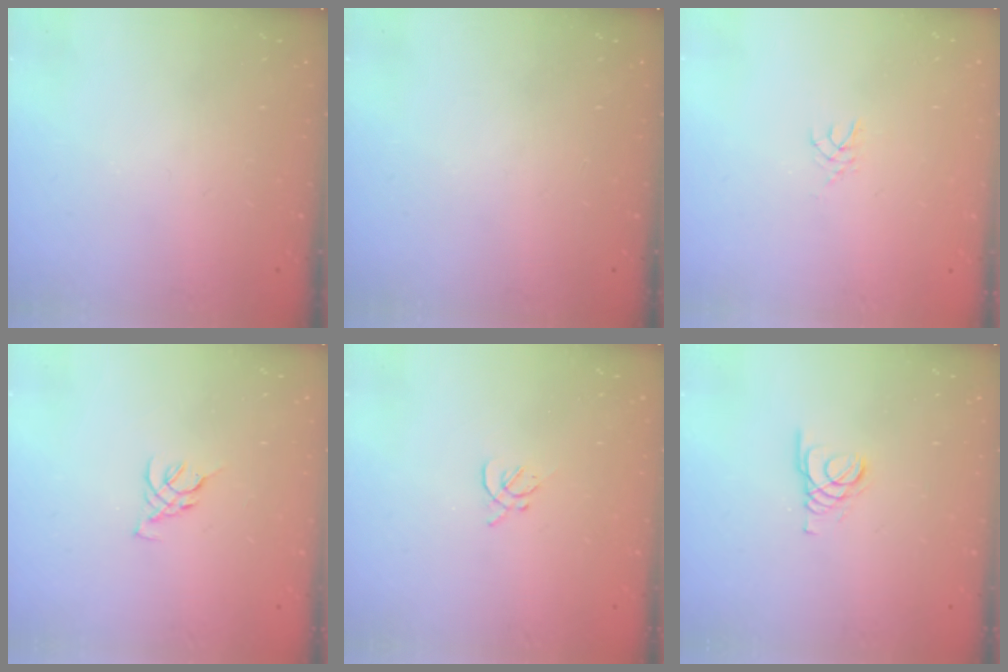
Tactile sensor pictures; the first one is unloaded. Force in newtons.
{"total": 0.0}
{"total": 2.5, "press": 2.4, "slide": 0.4}
{"total": 3.6, "press": 3.5, "slide": 0.8}
{"total": 1.6, "press": 1.5, "slide": 0.5}
{"total": 1.4, "press": 1.4, "slide": 0.2}